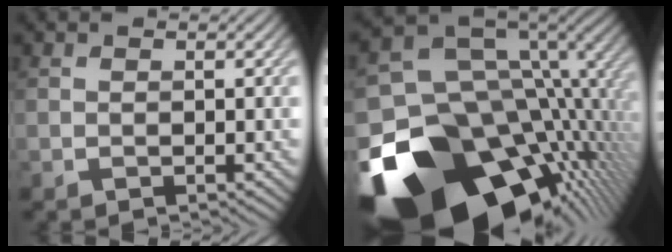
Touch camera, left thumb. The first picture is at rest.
{"total": 20.4, "force": [-7.0, 13.5, 13.6], "torque": [-0.253, -0.030, -0.083]}